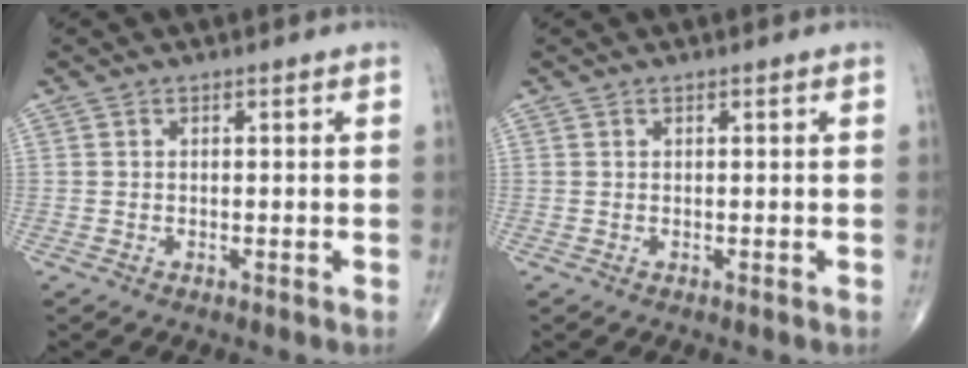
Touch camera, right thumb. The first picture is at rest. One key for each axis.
{"total": 0.0}